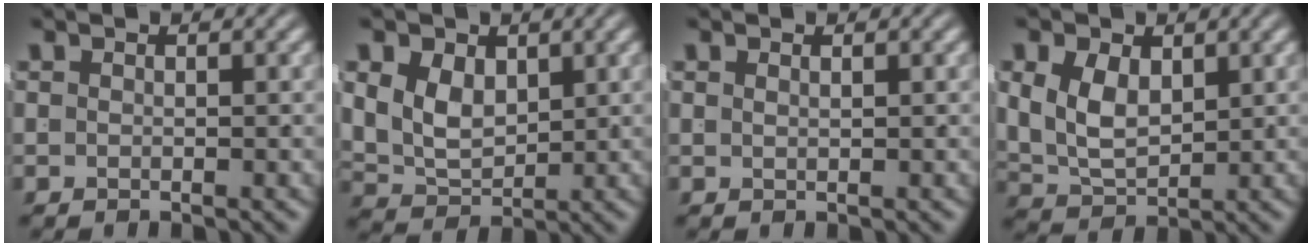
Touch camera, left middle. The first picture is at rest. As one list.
[{"total": 7.1, "force": [0.8, 5.9, 3.9], "torque": [-0.098, -0.025, 0.024]}, {"total": 1.1, "force": [0.4, -1.0, 0.1], "torque": [0.007, -0.002, 0.012]}, {"total": 6.6, "force": [0.6, 5.2, 4.0], "torque": [-0.096, -0.023, 0.021]}]